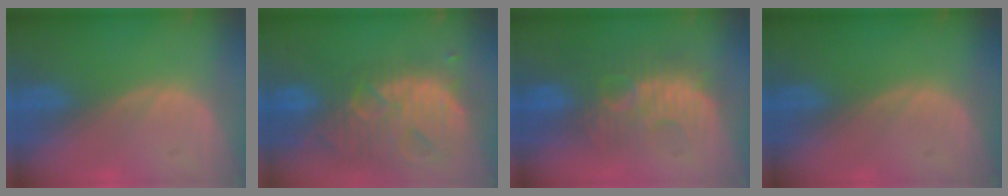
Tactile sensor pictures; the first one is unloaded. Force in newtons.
{"total": 13.9, "press": 11.7, "slide": 7.5}
{"total": 9.0, "press": 8.9, "slide": 1.6}
{"total": 0.0}